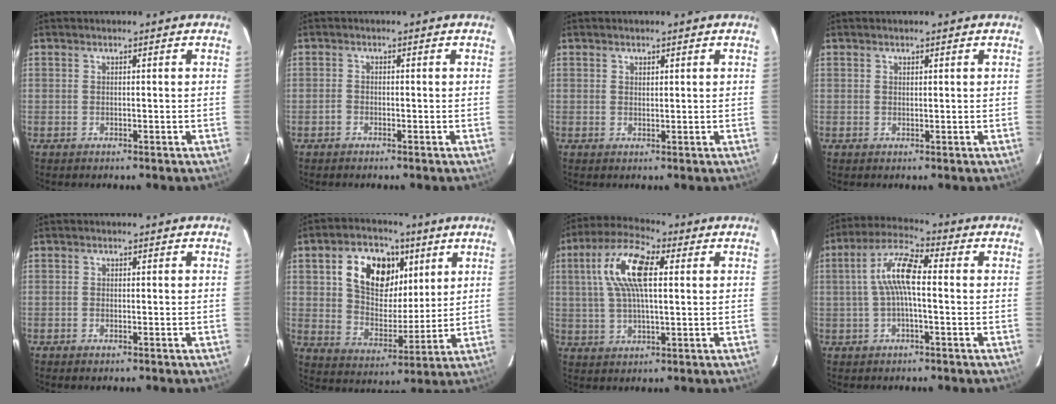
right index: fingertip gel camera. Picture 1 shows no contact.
{"total": 1.0, "force": [-0.8, 0.5, 0.2], "torque": [-0.008, 0.001, -0.020]}
{"total": 0.9, "force": [0.6, 0.7, 0.3], "torque": [-0.002, 0.003, 0.010]}
{"total": 0.5, "force": [0.4, 0.3, 0.1], "torque": [-0.002, 0.002, 0.006]}
{"total": 0.8, "force": [-0.6, 0.4, 0.4], "torque": [-0.009, -0.002, -0.013]}
{"total": 15.4, "force": [6.3, 10.0, 9.9], "torque": [-0.180, 0.022, 0.112]}
{"total": 12.4, "force": [3.1, 4.6, 11.1], "torque": [-0.218, 0.025, 0.053]}
{"total": 8.5, "force": [0.0, 2.2, 8.2], "torque": [-0.169, 0.021, -0.002]}